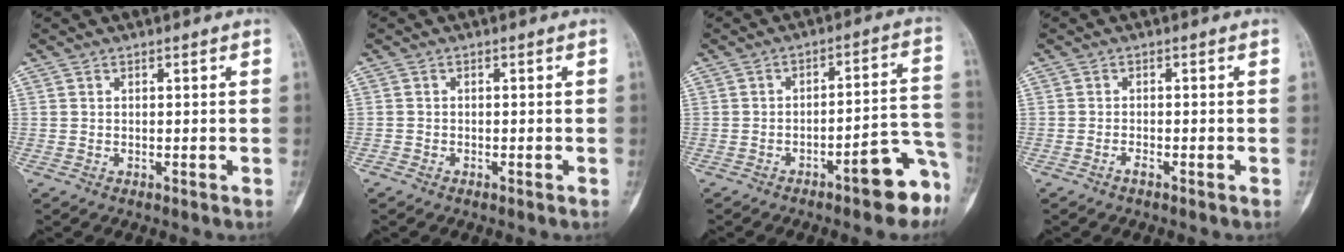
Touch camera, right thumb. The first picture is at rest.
{"total": 0.7, "force": [-0.5, 0.4, 0.0], "torque": [-0.001, 0.003, -0.016]}
{"total": 11.1, "force": [-6.2, 2.9, 8.6], "torque": [-0.083, 0.063, -0.081]}
{"total": 1.0, "force": [-0.8, 0.2, 0.5], "torque": [-0.011, 0.005, -0.015]}